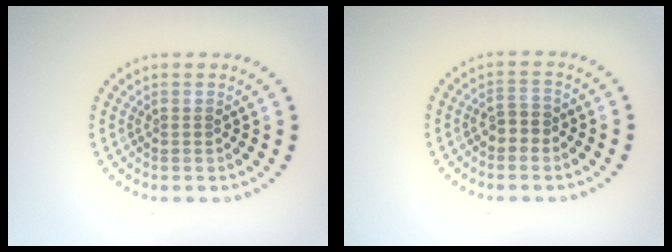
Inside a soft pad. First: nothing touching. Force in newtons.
{"total": 1.9, "press": 1.8, "slide": 0.6}